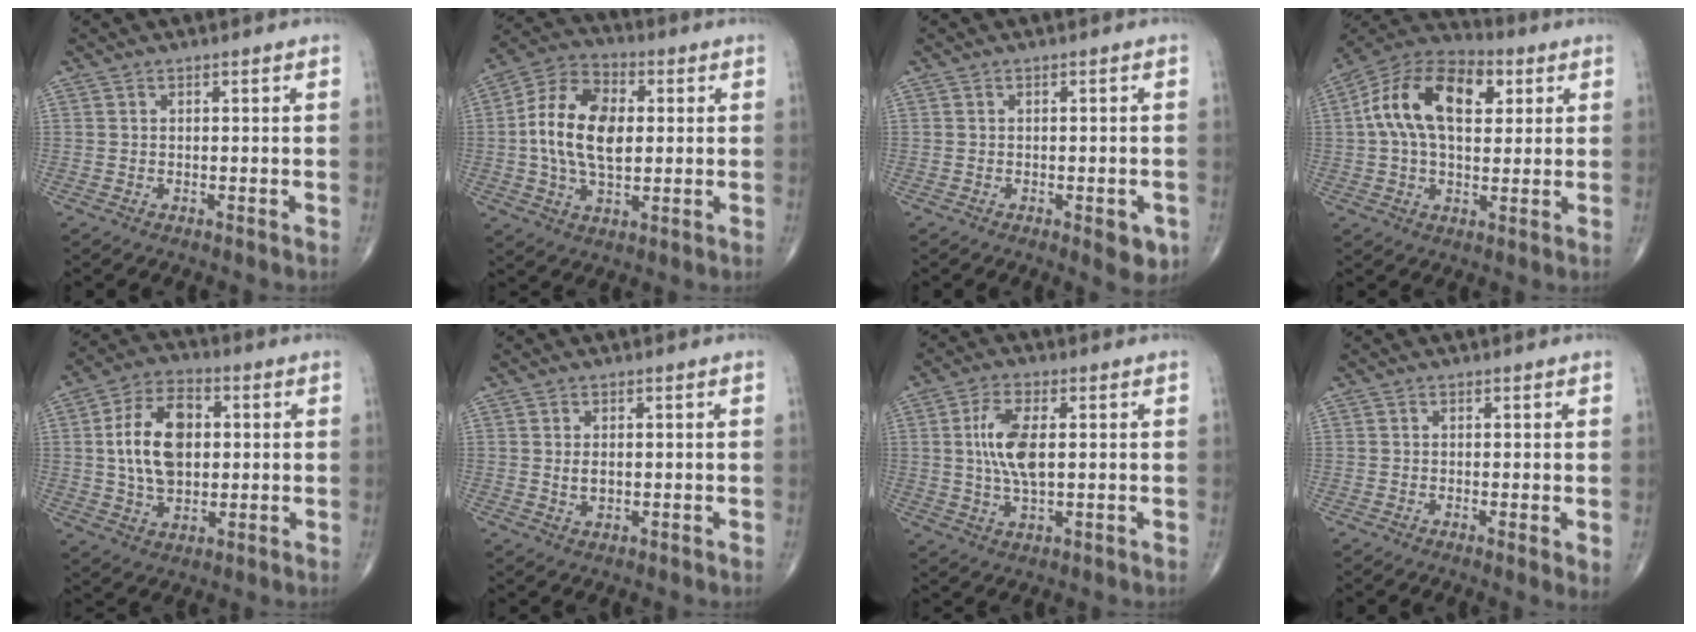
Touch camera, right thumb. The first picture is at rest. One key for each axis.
{"total": 14.8, "fx": 1.0, "fy": 8.9, "fz": 11.8, "tx": -0.207, "ty": 0.017, "tz": 0.011}
{"total": 4.2, "fx": -1.7, "fy": 1.7, "fz": 3.4, "tx": -0.023, "ty": -0.001, "tz": -0.016}
{"total": 17.5, "fx": 4.2, "fy": 10.3, "fz": 13.5, "tx": -0.222, "ty": 0.017, "tz": 0.060}
{"total": 14.1, "fx": 1.6, "fy": 8.9, "fz": 10.8, "tx": -0.170, "ty": 0.007, "tz": 0.023}
{"total": 2.4, "fx": 0.2, "fy": 1.5, "fz": 1.9, "tx": -0.028, "ty": -0.004, "tz": 0.006}
{"total": 9.1, "fx": 1.1, "fy": 4.0, "fz": 8.1, "tx": -0.166, "ty": -0.004, "tz": 0.022}
{"total": 2.3, "fx": -0.2, "fy": 0.5, "fz": 2.2, "tx": -0.036, "ty": -0.009, "tz": -0.007}